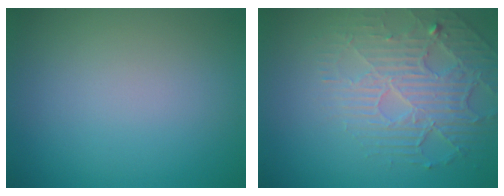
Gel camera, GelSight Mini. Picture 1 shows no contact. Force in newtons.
{"total": 3.8, "press": 3.4, "slide": 1.6}